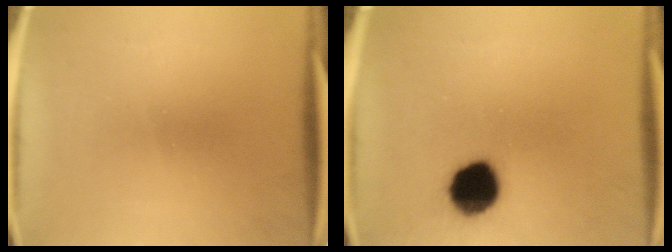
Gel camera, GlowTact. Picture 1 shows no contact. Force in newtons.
{"total": 12.1}